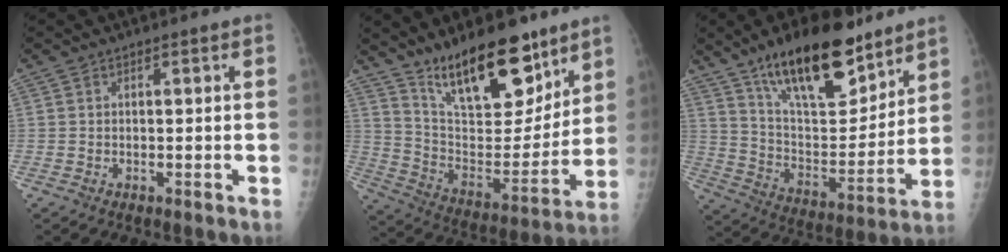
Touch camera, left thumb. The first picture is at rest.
{"total": 20.7, "force": [14.7, 7.9, 12.3], "torque": [-0.149, -0.089, 0.254]}
{"total": 22.3, "force": [15.1, 8.6, 13.9], "torque": [-0.183, -0.073, 0.260]}